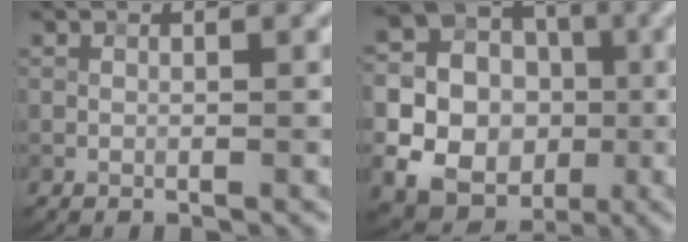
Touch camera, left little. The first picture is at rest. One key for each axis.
{"total": 17.0, "fx": -3.1, "fy": 15.8, "fz": 5.3, "tx": -0.131, "ty": -0.011, "tz": -0.072}